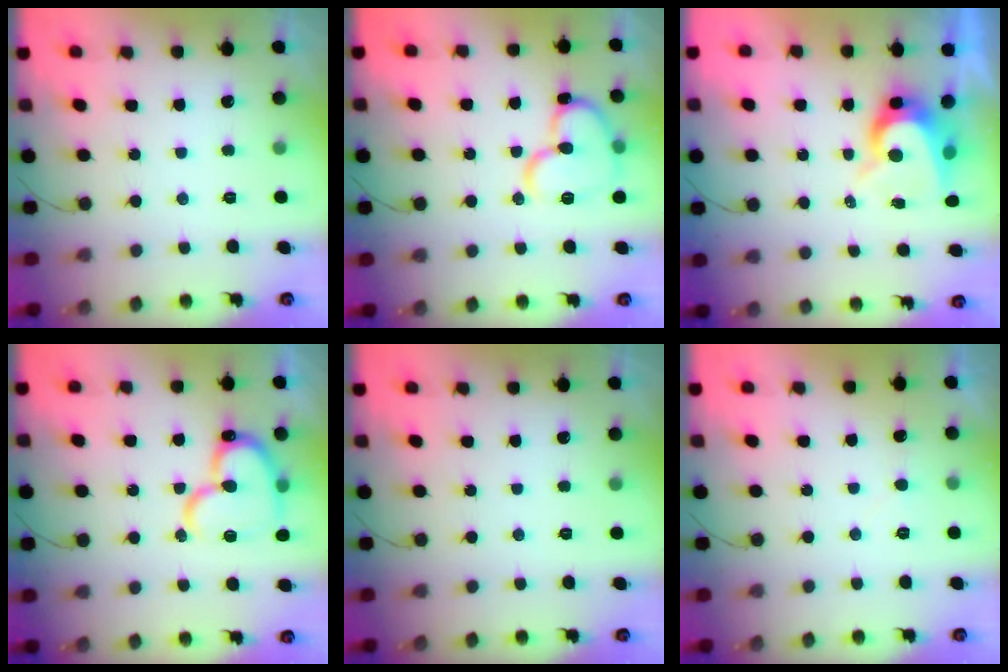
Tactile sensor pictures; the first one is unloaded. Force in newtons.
{"total": 14.6, "press": 14.5, "slide": 1.8}
{"total": 7.8, "press": 7.8, "slide": 0.5}
{"total": 18.4, "press": 18.3, "slide": 1.8}
{"total": 0.0}
{"total": 3.9, "press": 3.9, "slide": 0.4}